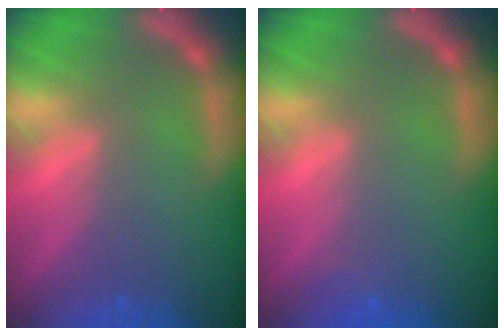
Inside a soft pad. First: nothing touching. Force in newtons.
{"total": 0.9}